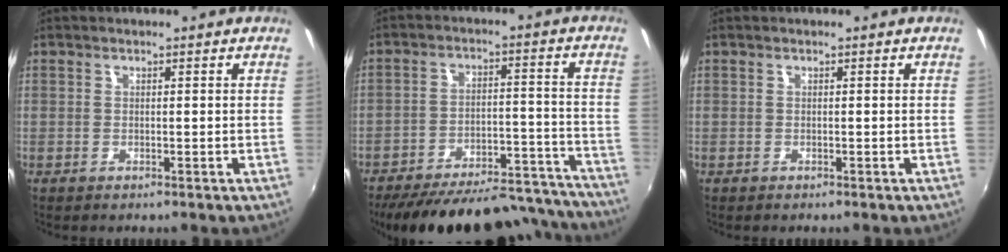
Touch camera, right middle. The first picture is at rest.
{"total": 29.6, "force": [-26.2, 8.6, 10.9], "torque": [-0.187, 0.026, -0.334]}
{"total": 0.0}